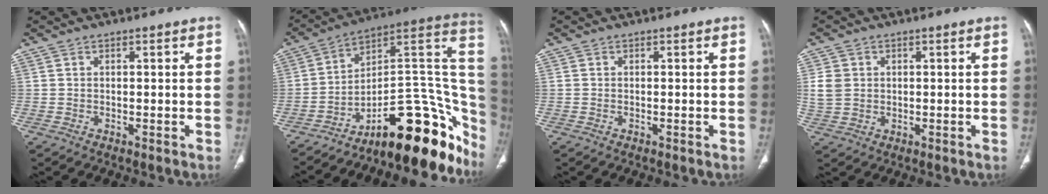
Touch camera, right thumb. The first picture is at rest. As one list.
[{"total": 25.7, "force": [-16.0, 9.8, 17.6], "torque": [-0.108, 0.132, -0.231]}, {"total": 0.0}, {"total": 4.7, "force": [0.7, 4.0, 2.4], "torque": [-0.041, 0.001, 0.017]}]